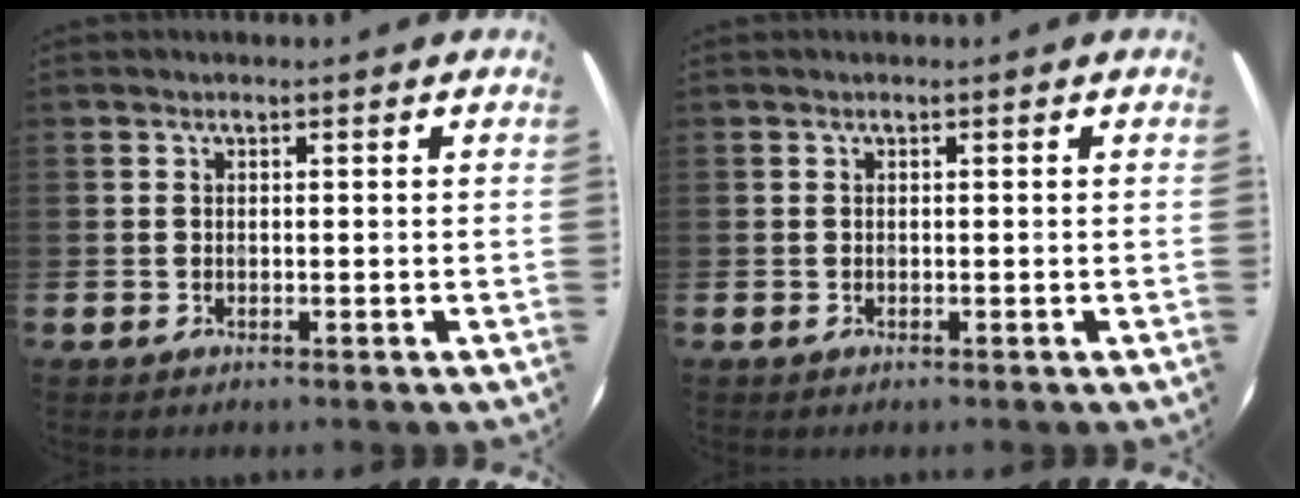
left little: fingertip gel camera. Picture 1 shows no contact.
{"total": 0.0}